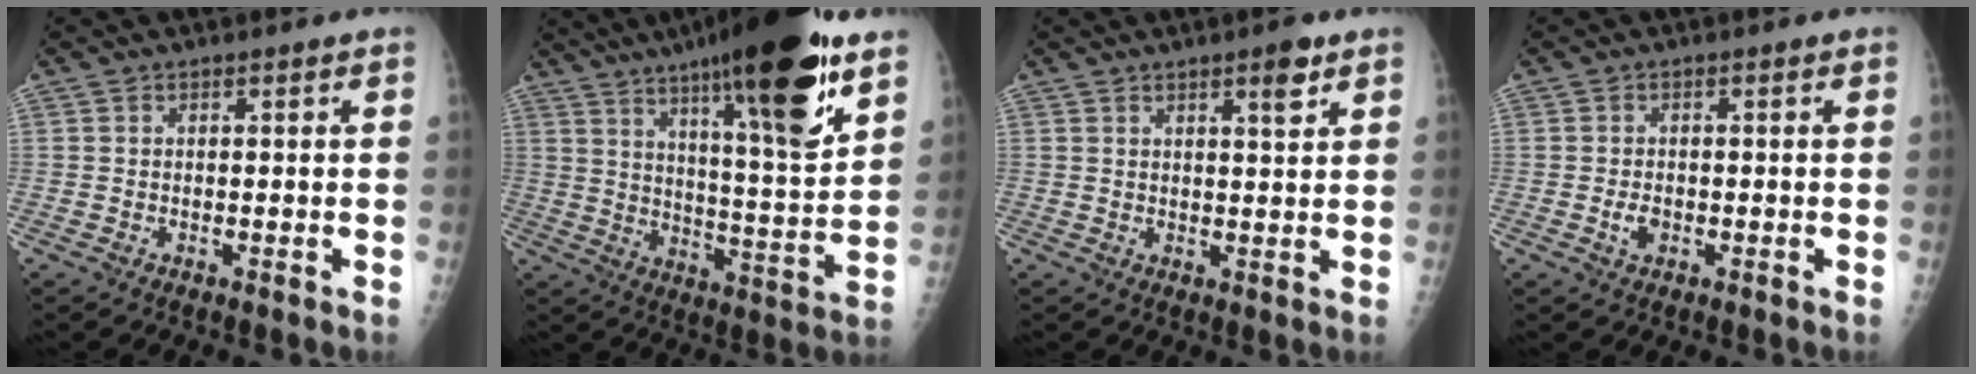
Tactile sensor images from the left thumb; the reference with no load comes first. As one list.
[{"total": 25.0, "force": [14.9, 4.7, 19.5], "torque": [-0.290, -0.055, 0.231]}, {"total": 4.2, "force": [2.6, 0.9, 3.1], "torque": [-0.042, -0.015, 0.037]}, {"total": 2.2, "force": [-0.6, 1.5, 1.5], "torque": [-0.024, 0.001, -0.009]}]